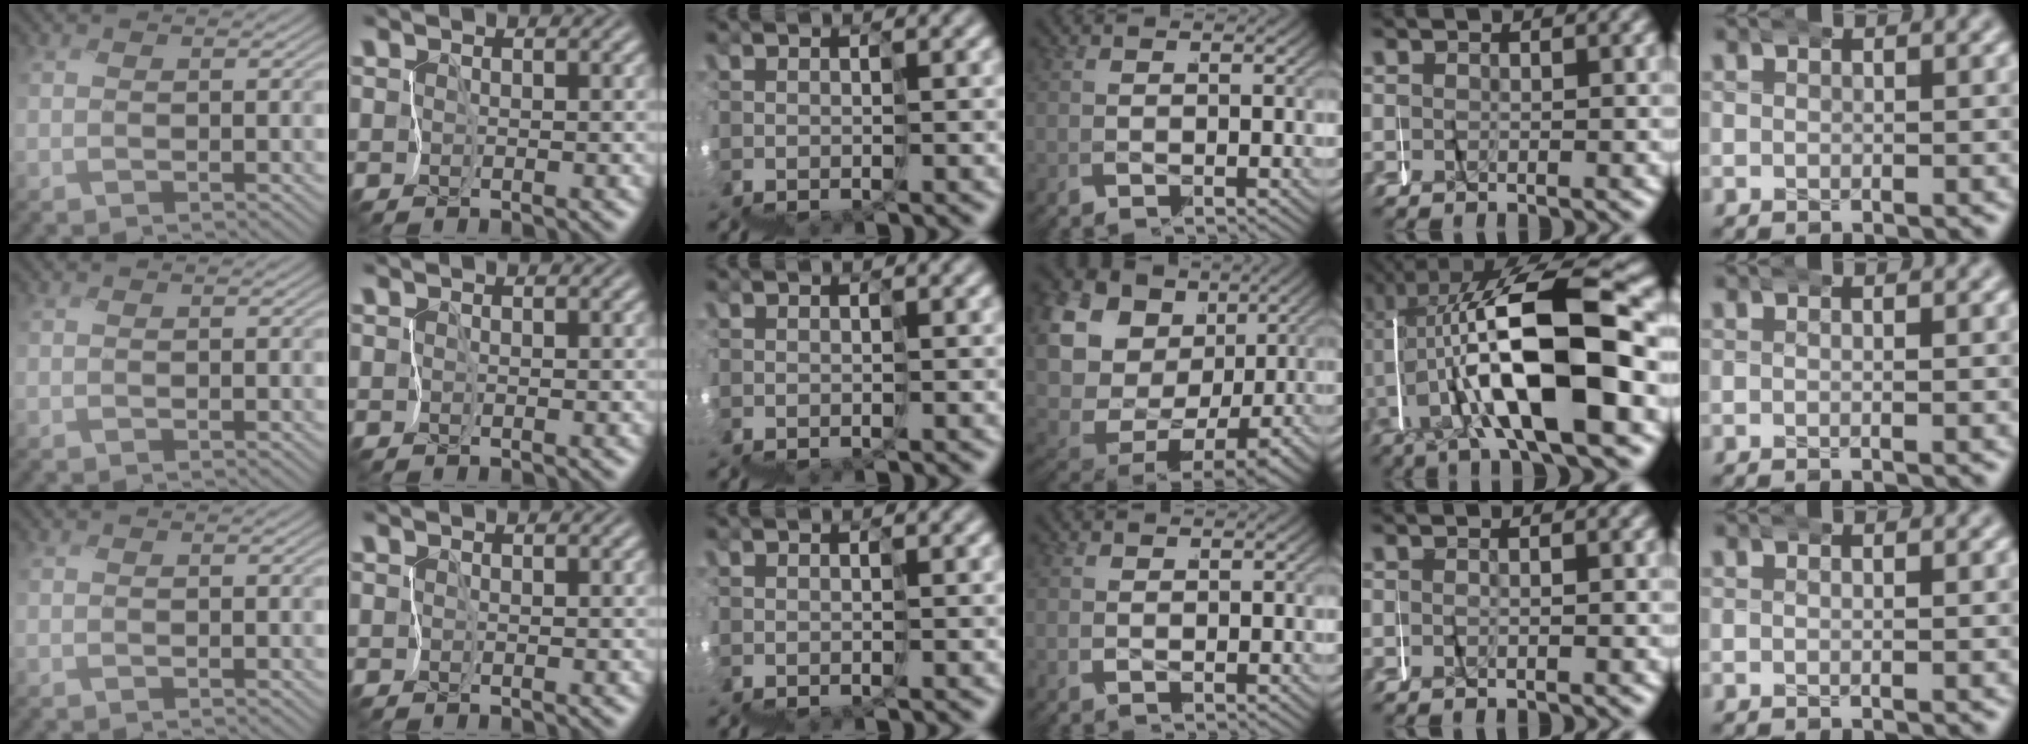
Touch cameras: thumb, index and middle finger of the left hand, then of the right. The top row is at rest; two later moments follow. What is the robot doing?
{"motion": "wrap", "object": "netting"}